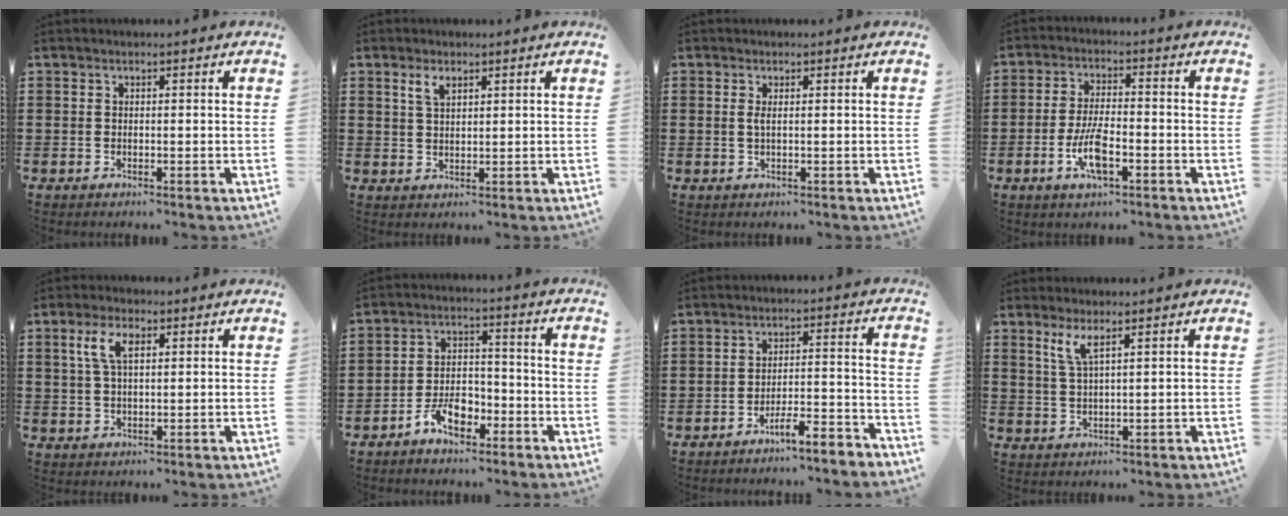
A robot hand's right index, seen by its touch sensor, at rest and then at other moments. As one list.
[{"total": 2.5, "force": [1.6, 1.1, 1.6], "torque": [-0.036, 0.005, 0.028]}, {"total": 1.1, "force": [0.2, 0.2, 1.1], "torque": [-0.022, 0.002, 0.003]}, {"total": 6.7, "force": [-2.5, 2.2, 5.8], "torque": [-0.128, -0.006, -0.052]}, {"total": 4.8, "force": [1.7, 2.0, 4.0], "torque": [-0.087, 0.011, 0.028]}, {"total": 6.2, "force": [-4.0, 3.2, 3.4], "torque": [-0.075, 0.013, -0.079]}, {"total": 5.5, "force": [-4.9, 0.0, 2.4], "torque": [-0.050, -0.008, -0.096]}, {"total": 3.4, "force": [2.1, 0.6, 2.7], "torque": [-0.060, 0.002, 0.035]}]